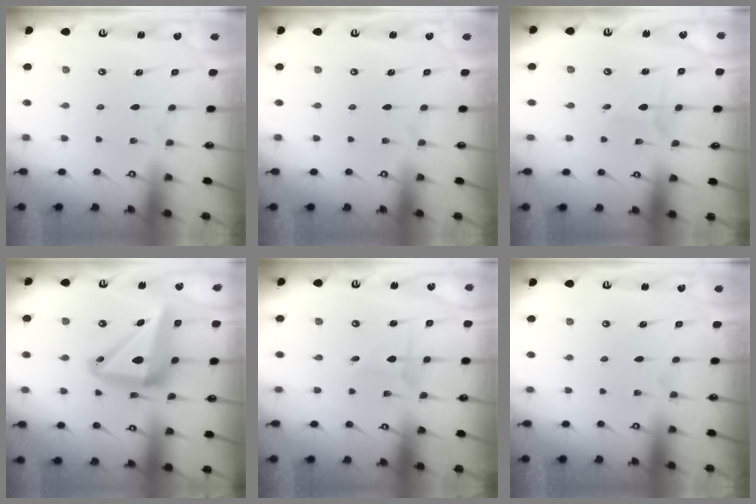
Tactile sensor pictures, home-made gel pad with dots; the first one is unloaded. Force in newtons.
{"total": 0.0}
{"total": 2.0, "press": 2.0, "slide": 0.1}
{"total": 18.6, "press": 18.4, "slide": 2.5}
{"total": 0.8, "press": 0.8, "slide": 0.0}
{"total": 0.0}